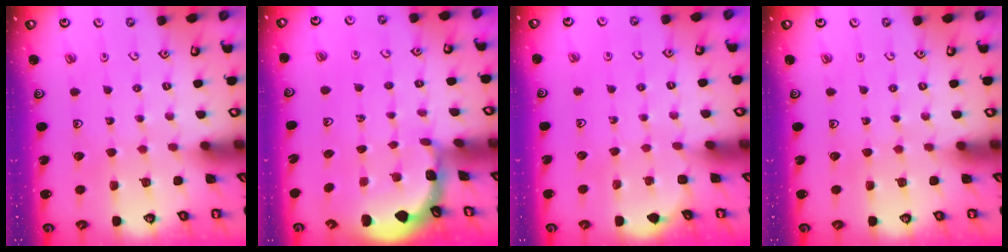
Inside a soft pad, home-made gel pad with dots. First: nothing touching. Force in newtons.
{"total": 1.5, "press": 1.5, "slide": 0.2}
{"total": 2.2, "press": 2.2, "slide": 0.3}
{"total": 0.0}